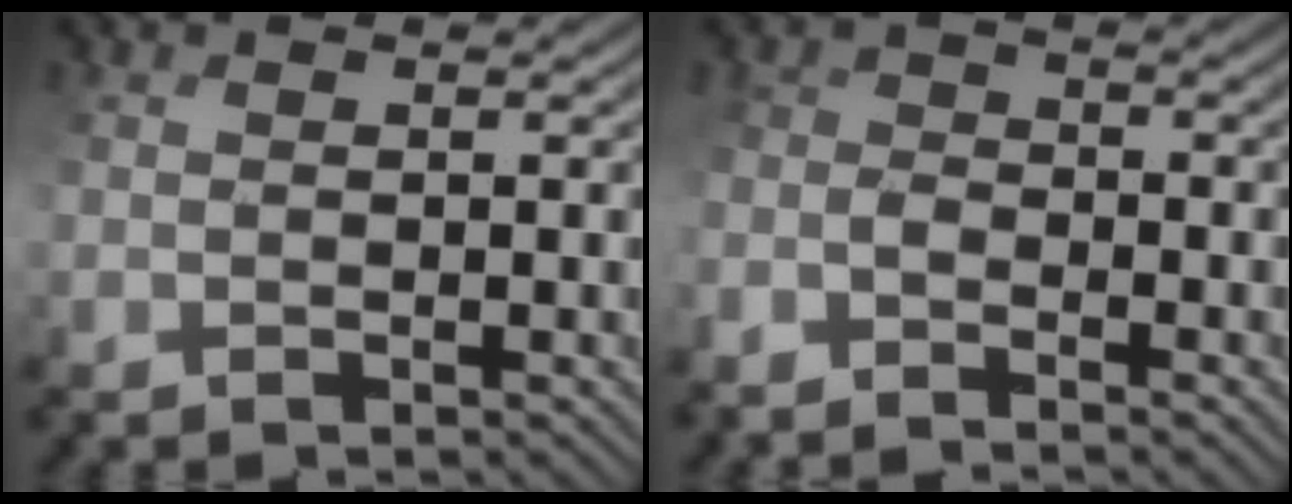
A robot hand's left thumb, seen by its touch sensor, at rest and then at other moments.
{"total": 3.2, "force": [-2.7, 0.9, 1.6], "torque": [-0.046, -0.001, -0.051]}